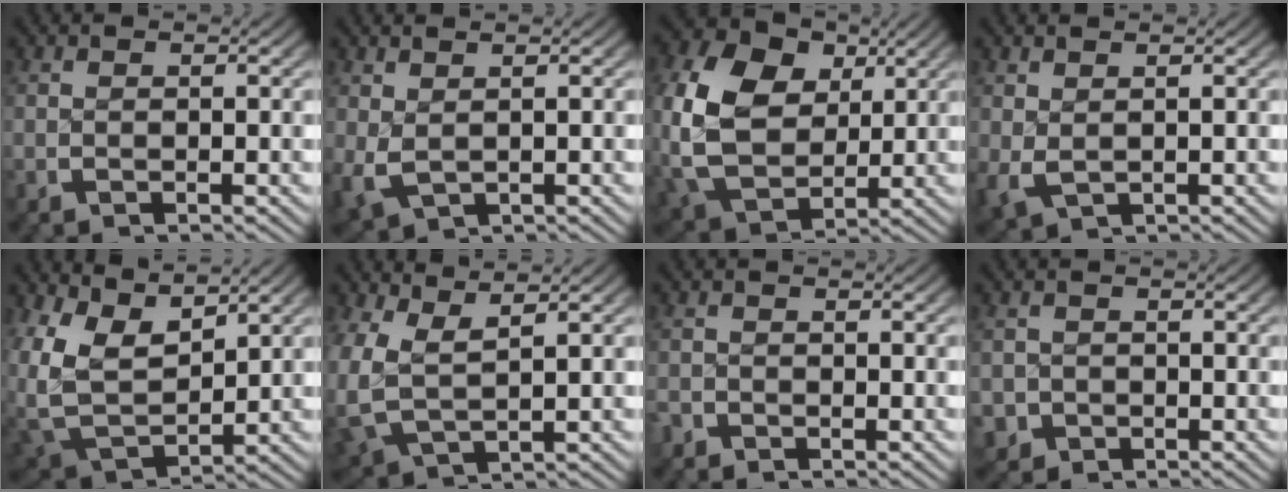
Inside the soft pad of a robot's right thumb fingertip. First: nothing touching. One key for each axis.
{"total": 2.6, "fx": 0.3, "fy": 1.9, "fz": 1.7, "tx": -0.041, "ty": -0.016, "tz": 0.023}
{"total": 13.9, "fx": 1.2, "fy": 10.5, "fz": 8.9, "tx": -0.233, "ty": -0.047, "tz": 0.038}
{"total": 2.0, "fx": 0.3, "fy": 1.4, "fz": 1.3, "tx": -0.028, "ty": -0.008, "tz": 0.018}
{"total": 8.5, "fx": 1.7, "fy": 6.0, "fz": 5.8, "tx": -0.153, "ty": -0.046, "tz": 0.053}
{"total": 5.8, "fx": 1.2, "fy": 4.4, "fz": 3.6, "tx": -0.116, "ty": -0.033, "tz": 0.043}
{"total": 1.2, "fx": -0.9, "fy": 0.8, "fz": 0.1, "tx": -0.002, "ty": 0.000, "tz": -0.021}
{"total": 3.4, "fx": -1.8, "fy": 2.8, "fz": 0.5, "tx": -0.017, "ty": -0.020, "tz": -0.024}